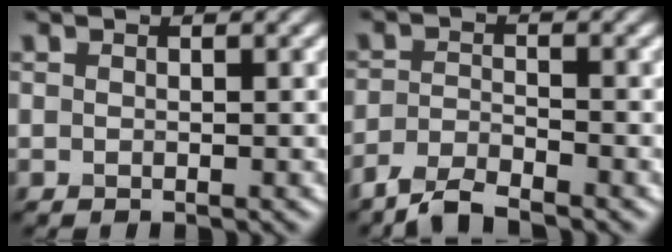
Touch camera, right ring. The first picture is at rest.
{"total": 3.4, "force": [-3.0, 0.5, 1.4], "torque": [-0.032, -0.004, -0.068]}